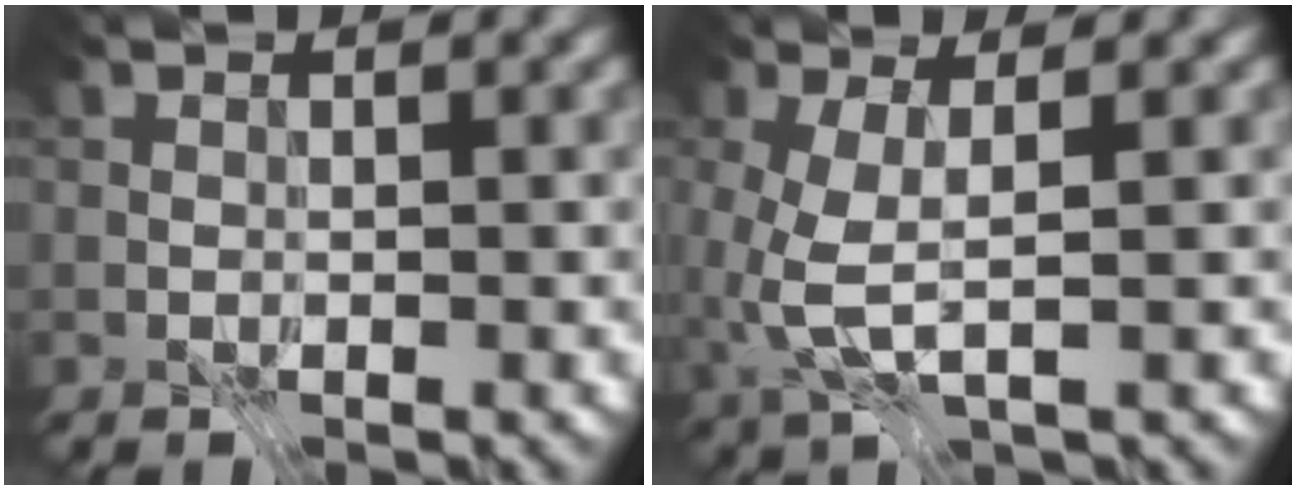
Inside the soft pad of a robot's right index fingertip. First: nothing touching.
{"total": 3.8, "force": [-0.7, 1.0, 3.6], "torque": [-0.096, -0.007, -0.015]}